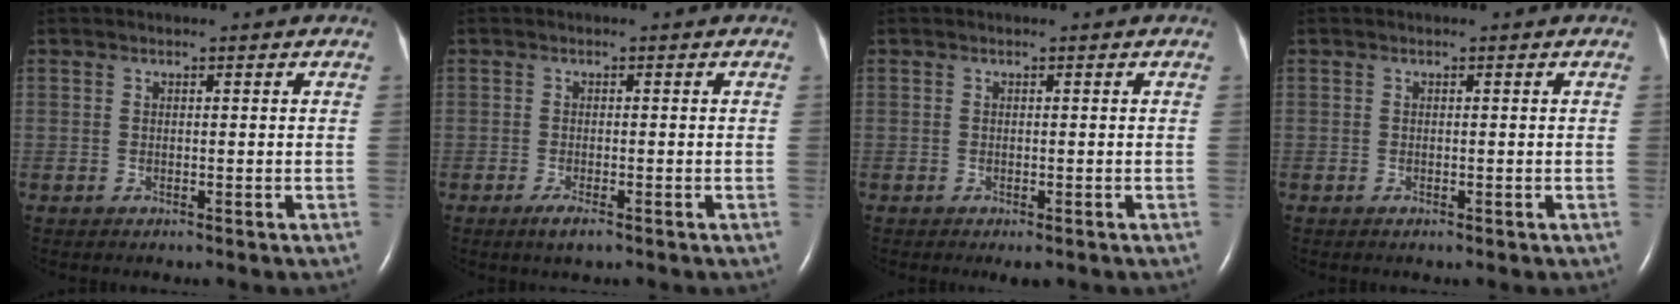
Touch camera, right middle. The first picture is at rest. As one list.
[{"total": 1.5, "force": [-1.0, 0.3, 1.2], "torque": [-0.030, -0.005, -0.016]}, {"total": 1.4, "force": [-0.9, 0.4, 0.9], "torque": [-0.012, -0.004, -0.008]}, {"total": 0.5, "force": [-0.3, 0.2, 0.4], "torque": [-0.010, -0.001, -0.002]}]